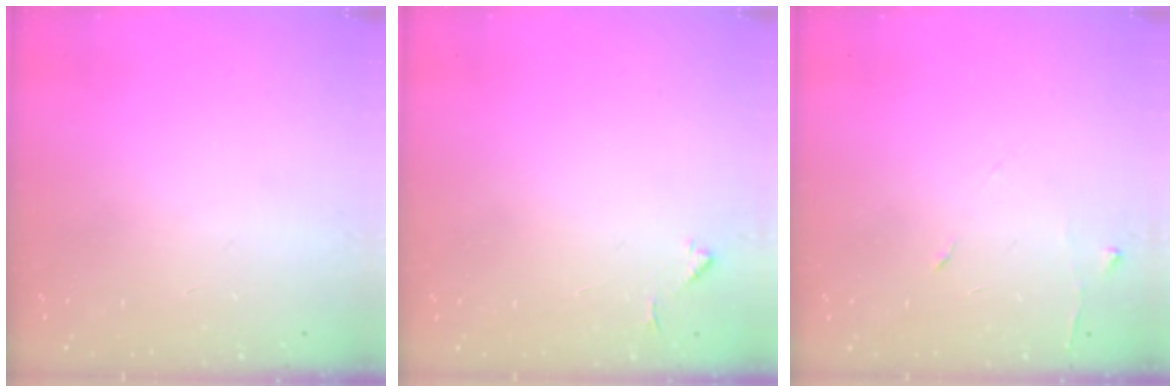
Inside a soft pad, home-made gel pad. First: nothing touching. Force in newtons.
{"total": 3.5, "press": 3.5, "slide": 0.5}
{"total": 5.8, "press": 5.7, "slide": 0.6}